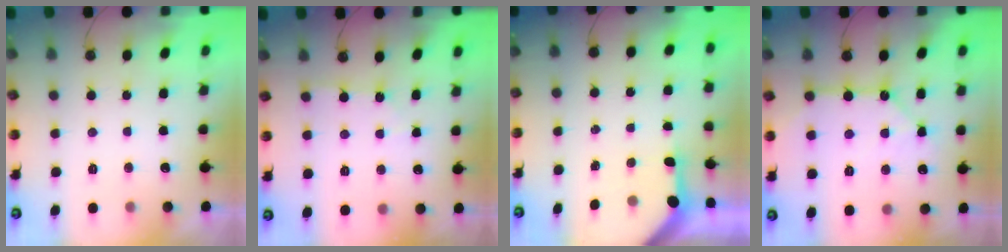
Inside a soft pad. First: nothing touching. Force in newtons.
{"total": 1.8, "press": 1.7, "slide": 0.3}
{"total": 3.5, "press": 3.5, "slide": 0.4}
{"total": 11.5, "press": 11.4, "slide": 1.2}